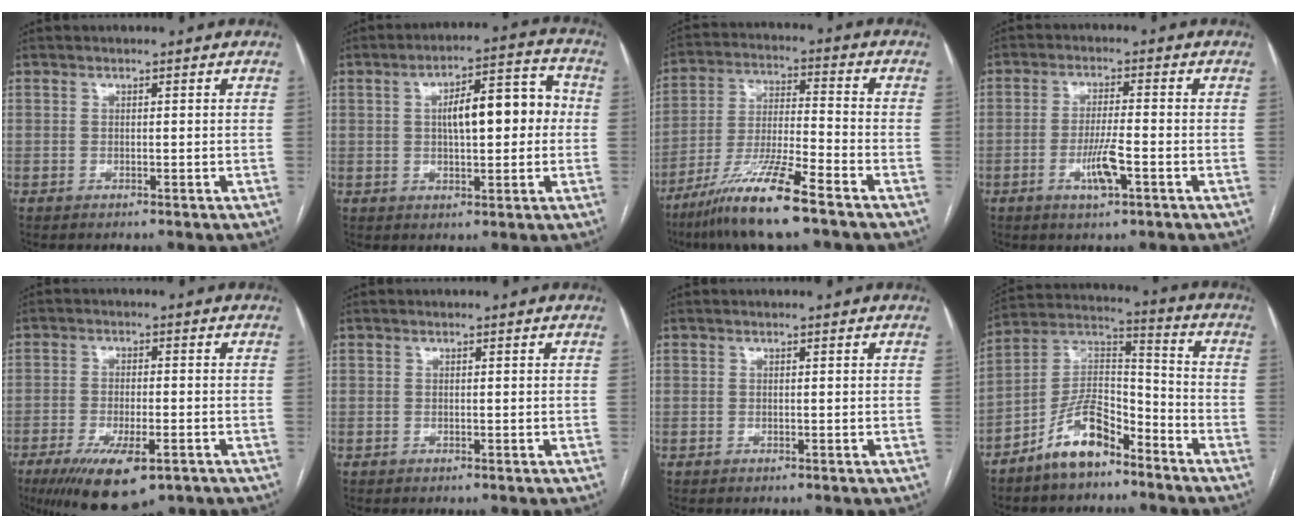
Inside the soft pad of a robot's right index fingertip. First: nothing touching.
{"total": 10.3, "force": [0.8, 3.4, 9.7], "torque": [-0.147, 0.037, 0.013]}
{"total": 12.5, "force": [-8.4, 0.9, 9.2], "torque": [-0.181, -0.027, -0.156]}
{"total": 5.6, "force": [-2.2, 0.7, 5.1], "torque": [-0.100, -0.006, -0.039]}
{"total": 11.0, "force": [-6.5, 3.4, 8.3], "torque": [-0.143, -0.021, -0.101]}
{"total": 0.0}
{"total": 0.0}
{"total": 11.2, "force": [-7.8, 4.4, 6.8], "torque": [-0.138, 0.022, -0.147]}